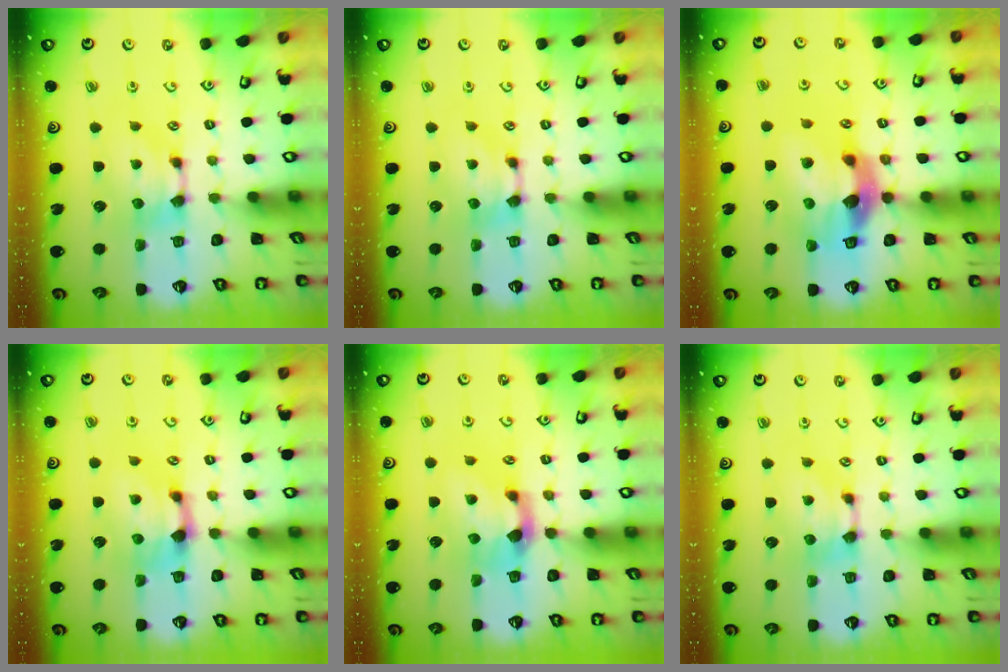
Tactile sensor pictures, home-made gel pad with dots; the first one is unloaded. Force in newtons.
{"total": 0.0}
{"total": 9.5, "press": 9.2, "slide": 2.5}
{"total": 1.7, "press": 1.1, "slide": 1.3}
{"total": 2.6, "press": 2.0, "slide": 1.7}
{"total": 0.0}